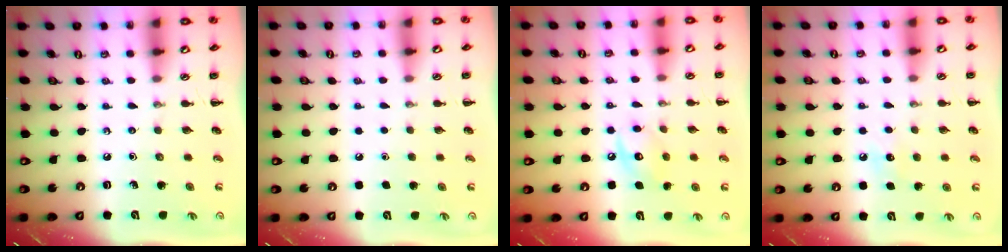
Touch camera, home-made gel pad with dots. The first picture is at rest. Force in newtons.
{"total": 1.7, "press": 1.7, "slide": 0.1}
{"total": 8.6, "press": 8.5, "slide": 0.6}
{"total": 6.1, "press": 5.9, "slide": 1.6}